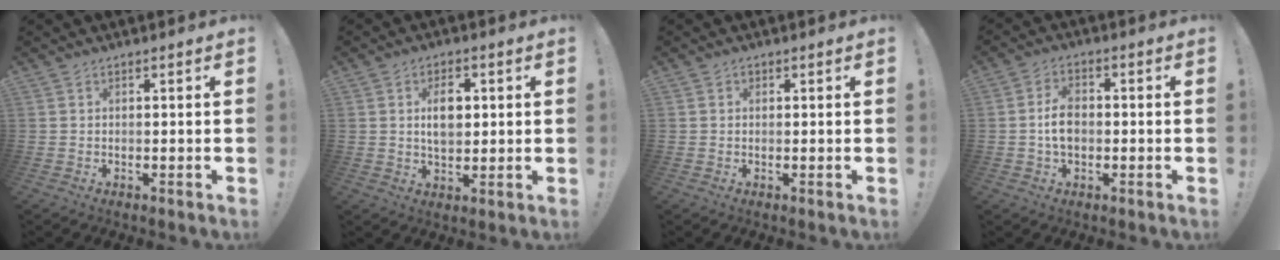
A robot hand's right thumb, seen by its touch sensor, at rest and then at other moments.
{"total": 7.6, "force": [1.4, 5.0, 5.5], "torque": [-0.092, 0.003, 0.021]}
{"total": 0.7, "force": [0.2, 0.6, 0.2], "torque": [0.004, -0.001, 0.002]}
{"total": 6.3, "force": [-0.7, 4.3, 4.7], "torque": [-0.083, 0.009, -0.014]}